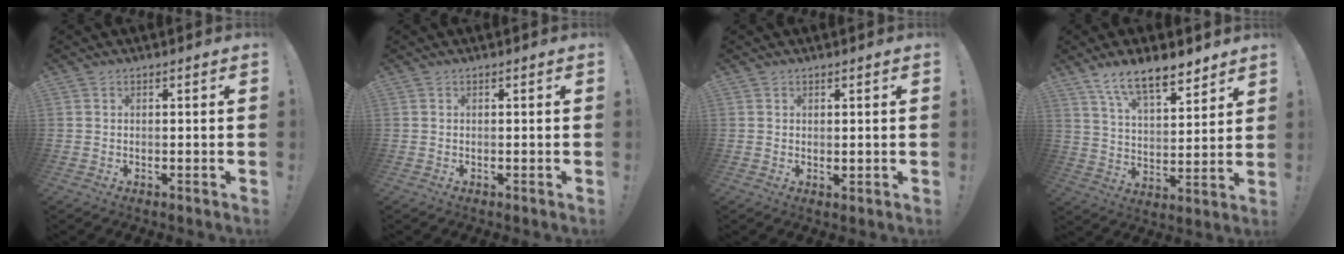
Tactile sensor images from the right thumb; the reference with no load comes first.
{"total": 0.0}
{"total": 0.8, "force": [0.6, 0.5, 0.3], "torque": [0.003, -0.003, 0.009]}
{"total": 12.7, "force": [9.7, 4.4, 7.0], "torque": [-0.113, -0.060, 0.172]}